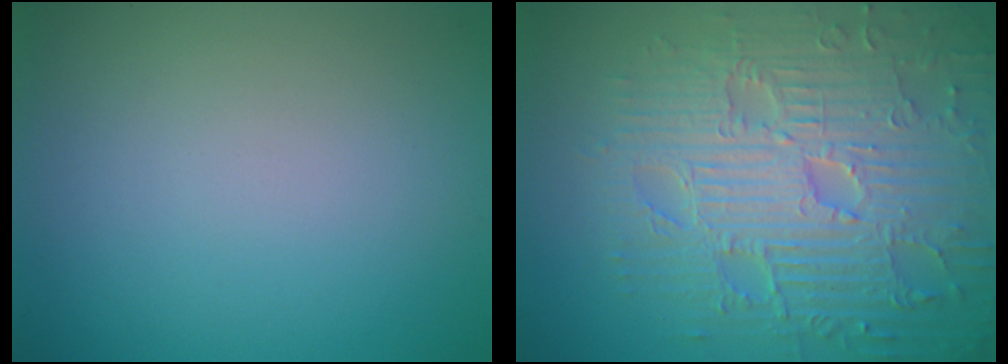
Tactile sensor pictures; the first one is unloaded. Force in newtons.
{"total": 9.4, "press": 6.8, "slide": 6.5}